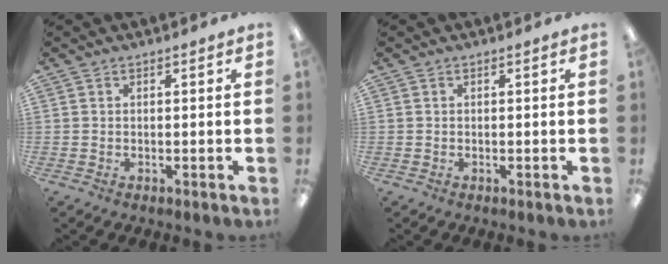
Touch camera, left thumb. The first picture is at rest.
{"total": 0.0}